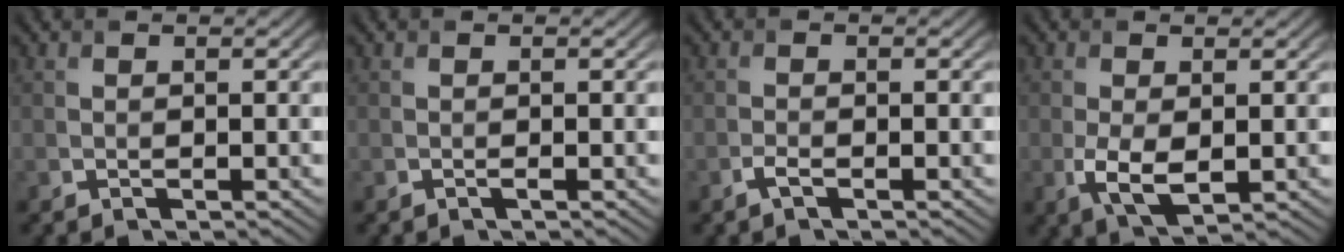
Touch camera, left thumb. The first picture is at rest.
{"total": 0.0}
{"total": 1.3, "force": [-0.9, 0.4, 0.9], "torque": [-0.023, 0.000, -0.018]}
{"total": 4.2, "force": [-0.6, 2.2, 3.6], "torque": [-0.089, -0.012, -0.008]}